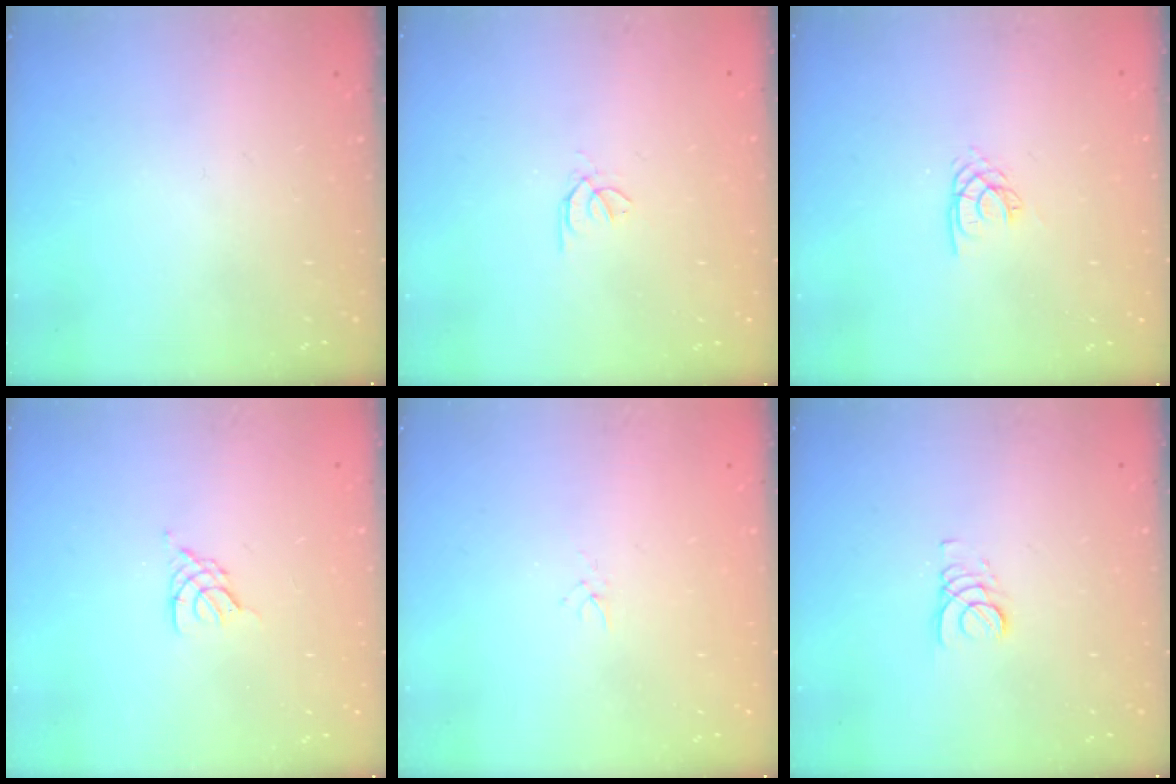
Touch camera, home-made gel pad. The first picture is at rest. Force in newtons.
{"total": 0.5, "press": 0.4, "slide": 0.3}
{"total": 2.1, "press": 2.1, "slide": 0.3}
{"total": 2.3, "press": 2.3, "slide": 0.5}
{"total": 1.0, "press": 1.0, "slide": 0.3}
{"total": 2.7, "press": 2.7, "slide": 0.3}